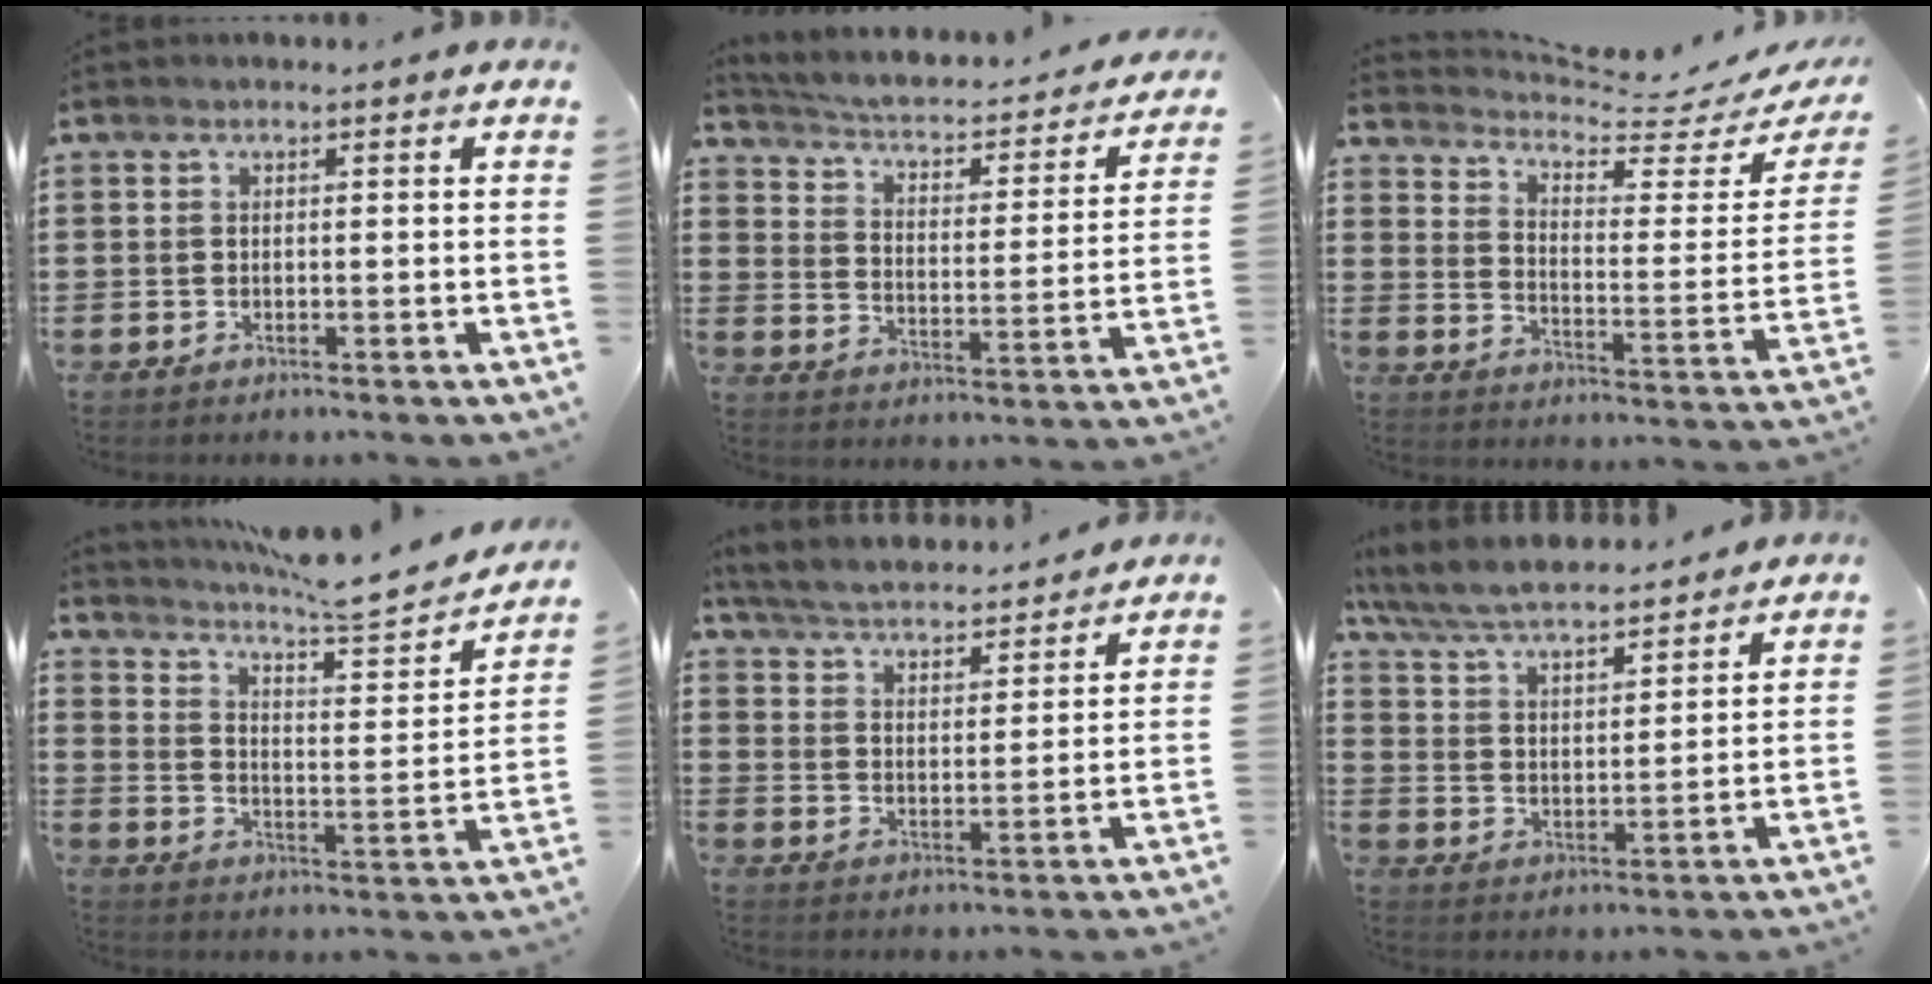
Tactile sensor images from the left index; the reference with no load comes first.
{"total": 2.2, "force": [1.8, 0.4, 1.3], "torque": [-0.040, -0.028, 0.017]}
{"total": 4.1, "force": [3.6, 0.7, 1.7], "torque": [-0.058, -0.033, 0.056]}
{"total": 6.5, "force": [5.9, 0.1, 2.8], "torque": [-0.065, -0.049, 0.091]}
{"total": 4.1, "force": [4.1, 0.0, 0.4], "torque": [-0.031, -0.031, 0.066]}
{"total": 6.8, "force": [6.4, 0.7, 2.2], "torque": [-0.069, -0.033, 0.111]}